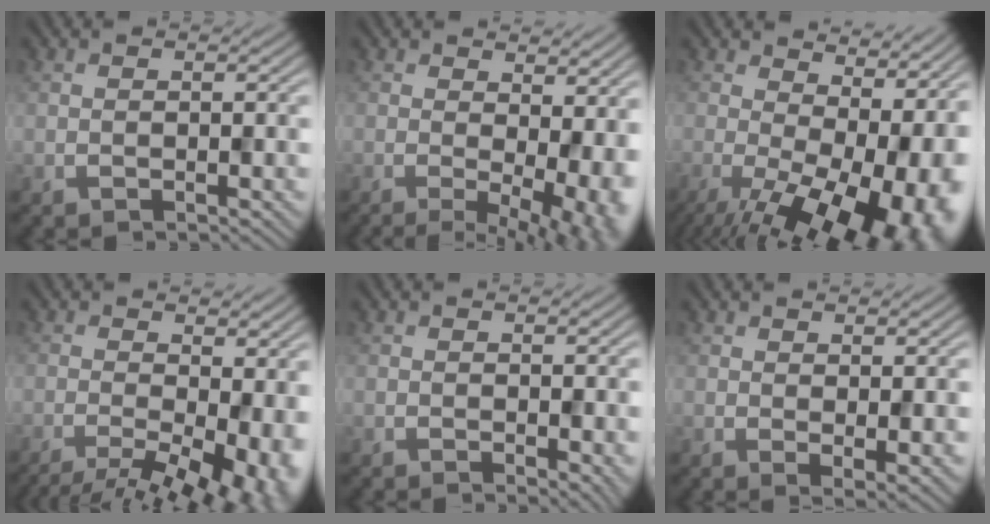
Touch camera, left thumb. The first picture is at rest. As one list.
[{"total": 7.8, "force": [0.0, 2.7, 7.3], "torque": [-0.080, -0.003, 0.018]}, {"total": 17.0, "force": [-2.7, 8.4, 14.6], "torque": [-0.181, -0.029, 0.002]}, {"total": 9.3, "force": [-3.5, 3.1, 8.0], "torque": [-0.102, -0.015, -0.036]}, {"total": 2.1, "force": [-0.1, 0.8, 1.9], "torque": [-0.025, -0.003, 0.009]}, {"total": 2.7, "force": [1.1, 0.6, 2.3], "torque": [-0.034, -0.006, 0.027]}]